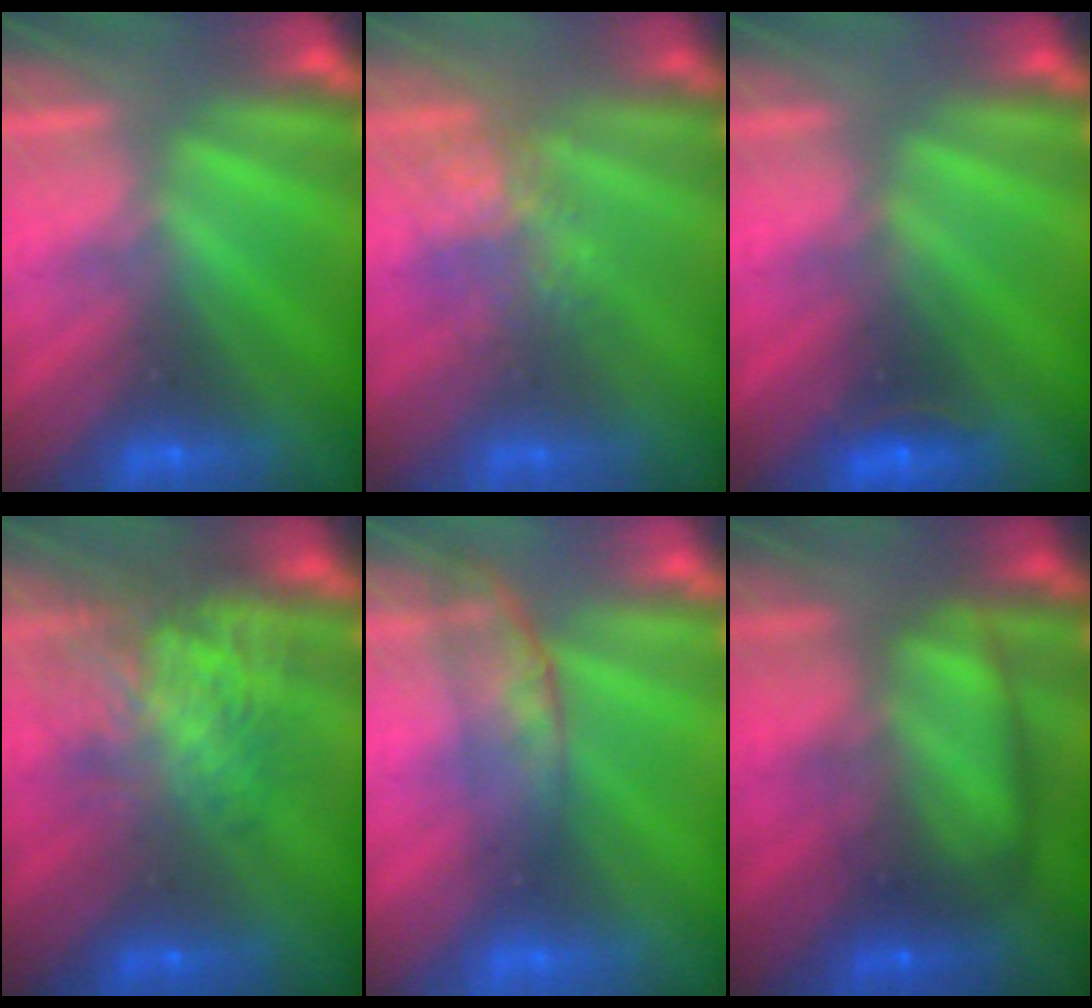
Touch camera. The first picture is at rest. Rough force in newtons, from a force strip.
{"total": 3.7}
{"total": 2.4}
{"total": 6.9}
{"total": 2.9}
{"total": 5.6}